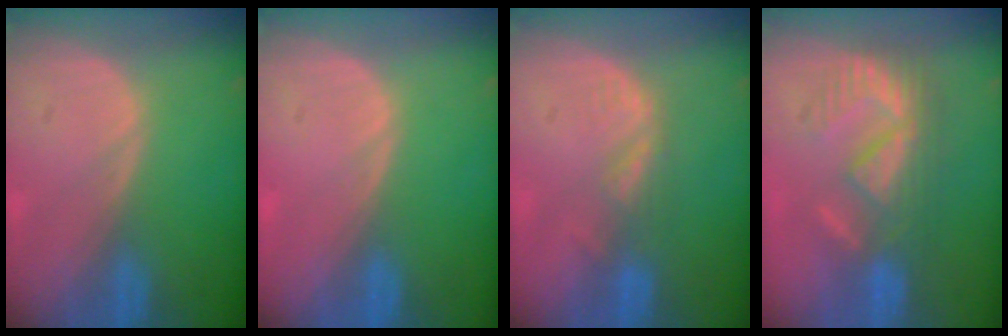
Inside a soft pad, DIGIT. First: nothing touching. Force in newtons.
{"total": 0.0}
{"total": 3.2, "press": 2.6, "slide": 1.9}
{"total": 8.9, "press": 7.9, "slide": 4.1}